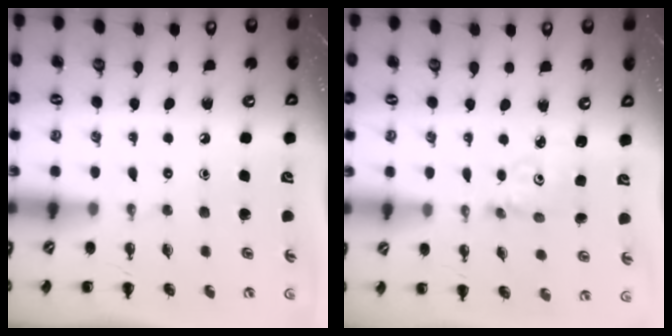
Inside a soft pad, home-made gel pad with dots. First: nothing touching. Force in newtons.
{"total": 2.5, "press": 2.4, "slide": 0.4}